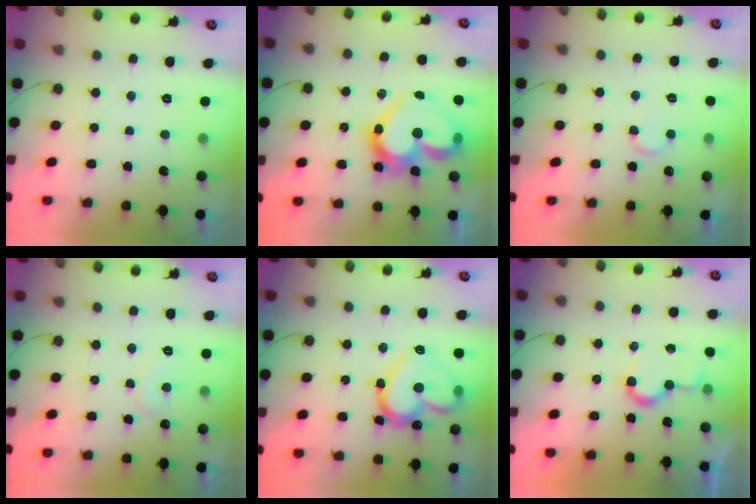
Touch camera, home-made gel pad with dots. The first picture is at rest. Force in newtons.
{"total": 19.2, "press": 19.1, "slide": 2.1}
{"total": 4.3, "press": 4.2, "slide": 0.4}
{"total": 6.0, "press": 6.0, "slide": 0.4}
{"total": 18.7, "press": 18.7, "slide": 1.0}
{"total": 5.8, "press": 5.8, "slide": 0.6}